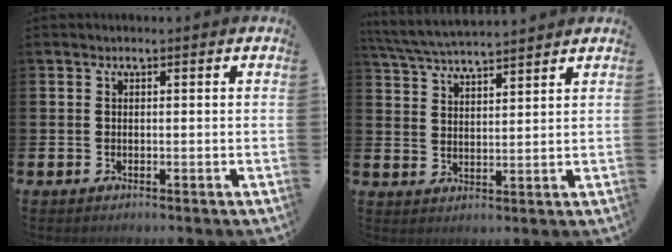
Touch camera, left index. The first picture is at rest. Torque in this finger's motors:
{"motor_torque": [1.02, -1.11, 0.47, 0.12]}